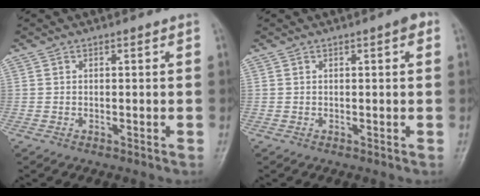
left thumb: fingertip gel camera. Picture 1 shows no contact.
{"total": 1.7, "force": [0.6, 0.5, 1.5], "torque": [-0.017, 0.004, 0.006]}